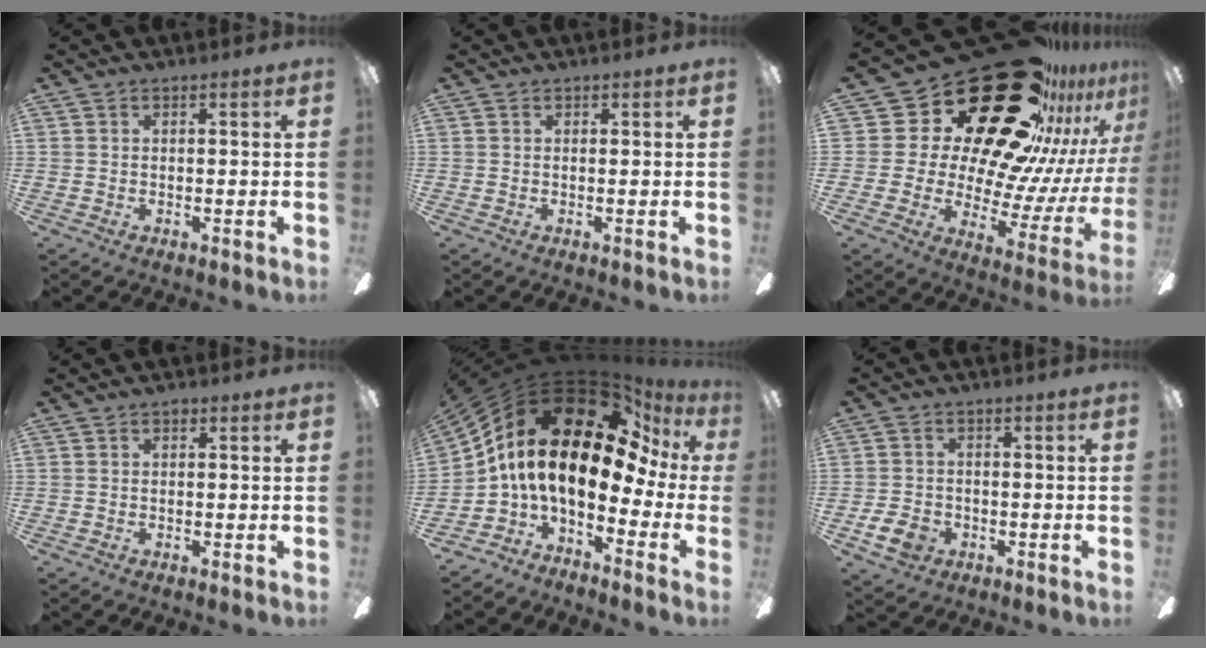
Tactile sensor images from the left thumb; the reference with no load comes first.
{"total": 0.0}
{"total": 34.4, "force": [22.8, 16.1, 20.1], "torque": [-0.281, -0.192, 0.433]}
{"total": 0.7, "force": [0.2, 0.5, 0.4], "torque": [-0.007, 0.003, 0.004]}
{"total": 20.5, "force": [6.8, 10.0, 16.5], "torque": [-0.335, -0.058, 0.105]}
{"total": 6.0, "force": [-2.5, 4.5, 3.1], "torque": [-0.074, 0.013, -0.046]}